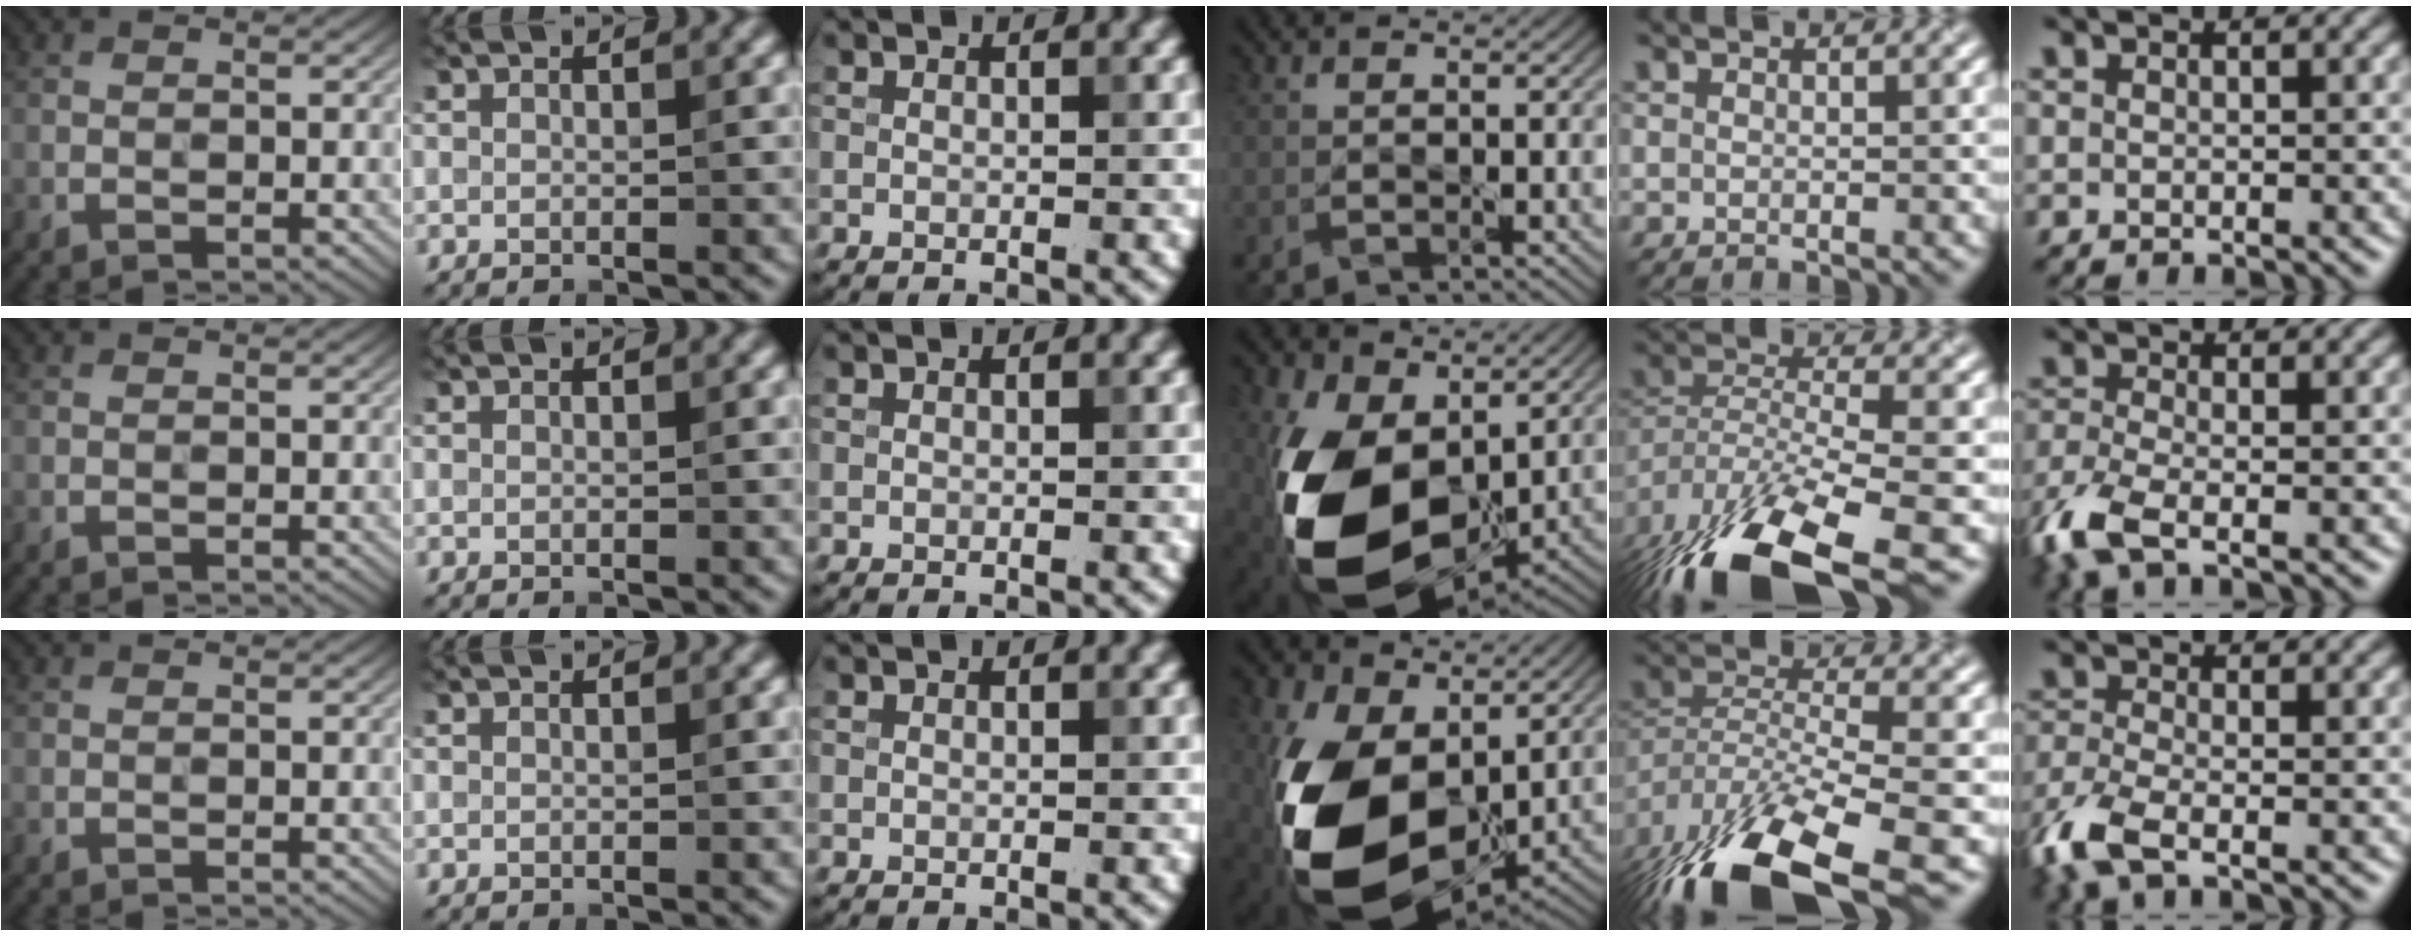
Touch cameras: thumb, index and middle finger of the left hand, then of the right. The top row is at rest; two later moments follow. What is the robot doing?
{"motion": "lift_and_place", "object": "knife"}